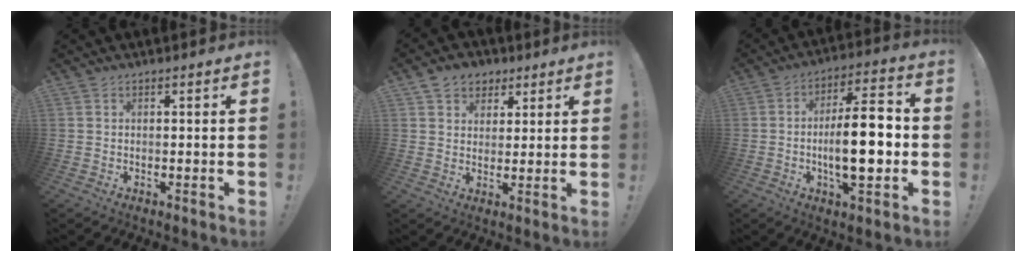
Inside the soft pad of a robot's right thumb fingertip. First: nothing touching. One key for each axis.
{"total": 7.7, "fx": 4.1, "fy": 6.2, "fz": 1.9, "tx": -0.027, "ty": -0.019, "tz": 0.082}
{"total": 15.9, "fx": -2.2, "fy": 5.4, "fz": 14.8, "tx": -0.245, "ty": 0.004, "tz": -0.041}